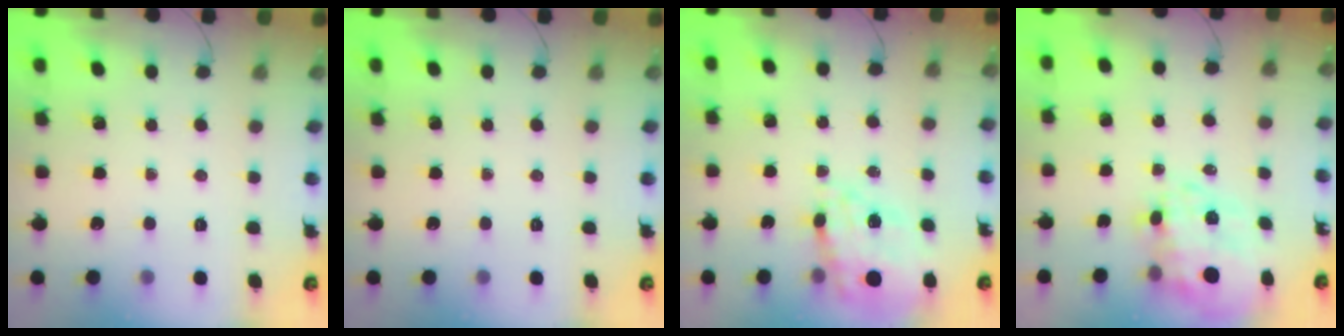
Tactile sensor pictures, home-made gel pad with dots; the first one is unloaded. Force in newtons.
{"total": 0.0}
{"total": 17.7, "press": 17.3, "slide": 3.8}
{"total": 12.2, "press": 11.9, "slide": 2.8}